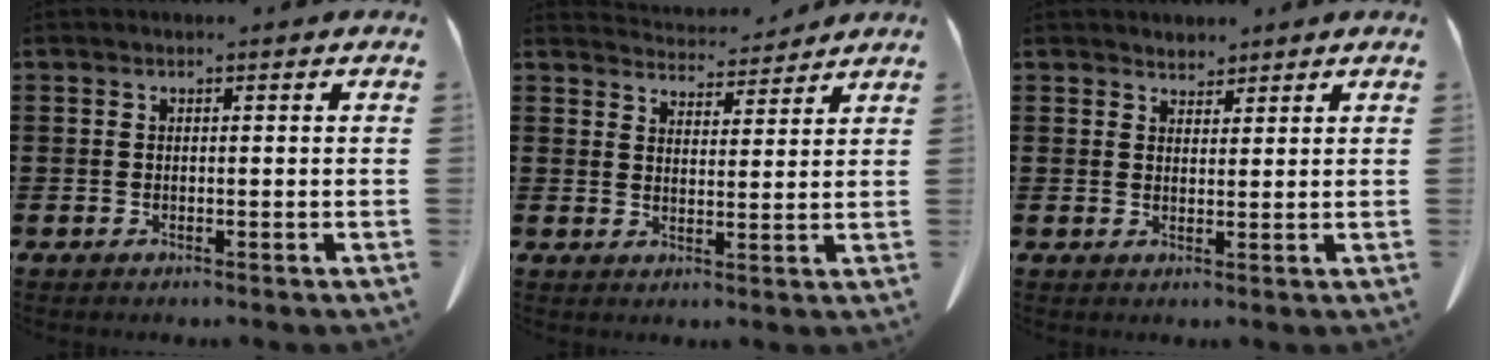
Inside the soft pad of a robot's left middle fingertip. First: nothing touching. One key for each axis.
{"total": 4.8, "fx": 4.7, "fy": 0.8, "fz": 0.5, "tx": -0.023, "ty": -0.019, "tz": 0.087}
{"total": 2.4, "fx": 2.3, "fy": 0.6, "fz": -0.2, "tx": -0.001, "ty": -0.002, "tz": 0.045}